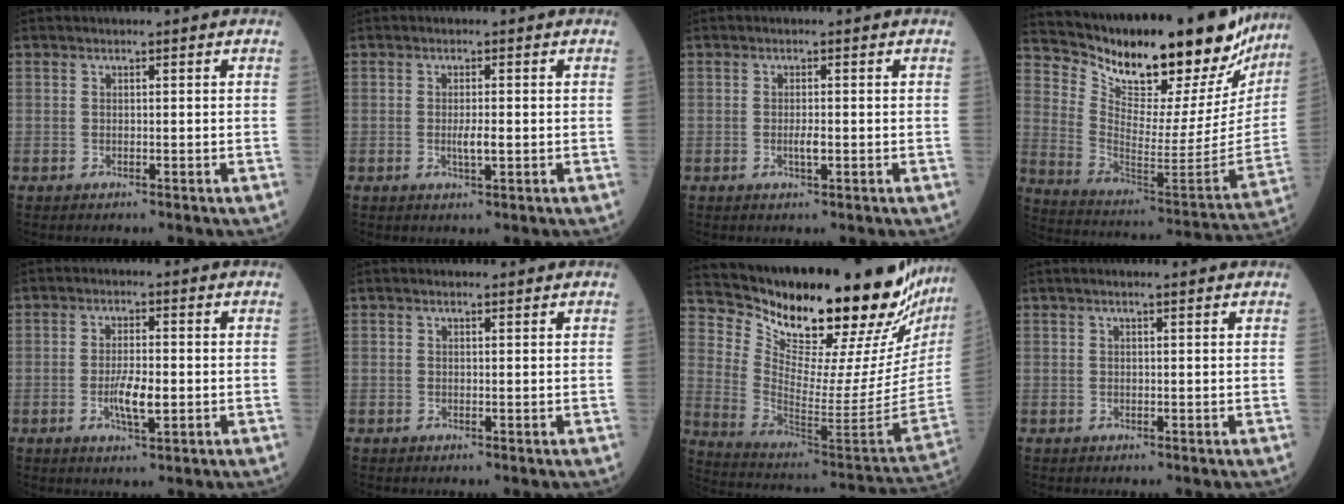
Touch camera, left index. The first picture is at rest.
{"total": 2.2, "force": [-0.3, 0.4, 2.1], "torque": [-0.042, -0.001, -0.002]}
{"total": 1.5, "force": [-0.3, 0.3, 1.4], "torque": [-0.029, -0.001, -0.004]}
{"total": 26.1, "force": [23.0, 6.8, 10.3], "torque": [-0.175, -0.064, 0.328]}
{"total": 4.6, "force": [-0.9, 1.1, 4.3], "torque": [-0.086, -0.003, -0.015]}
{"total": 1.0, "force": [0.9, 0.2, 0.5], "torque": [-0.012, 0.009, 0.013]}
{"total": 30.1, "force": [26.7, 3.7, 13.4], "torque": [-0.228, -0.134, 0.365]}
{"total": 2.3, "force": [1.9, 0.1, 1.4], "torque": [-0.020, 0.020, 0.026]}